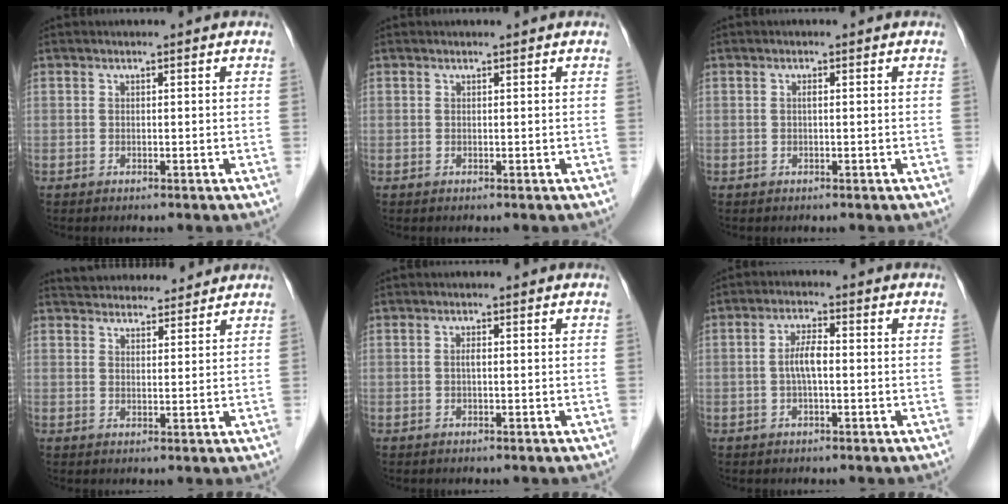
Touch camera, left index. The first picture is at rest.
{"total": 0.0}
{"total": 0.5, "force": [-0.3, 0.0, 0.4], "torque": [-0.009, -0.003, -0.008]}
{"total": 9.8, "force": [9.3, 2.2, 2.2], "torque": [-0.024, 0.019, 0.131]}
{"total": 0.7, "force": [-0.4, 0.1, 0.6], "torque": [-0.014, -0.003, -0.009]}
{"total": 3.6, "force": [-0.7, 0.9, 3.5], "torque": [-0.070, 0.006, -0.013]}